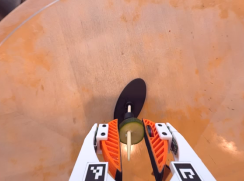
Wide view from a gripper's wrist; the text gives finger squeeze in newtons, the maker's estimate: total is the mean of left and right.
{"total": 8.3, "left": 8.5, "right": 8.1}